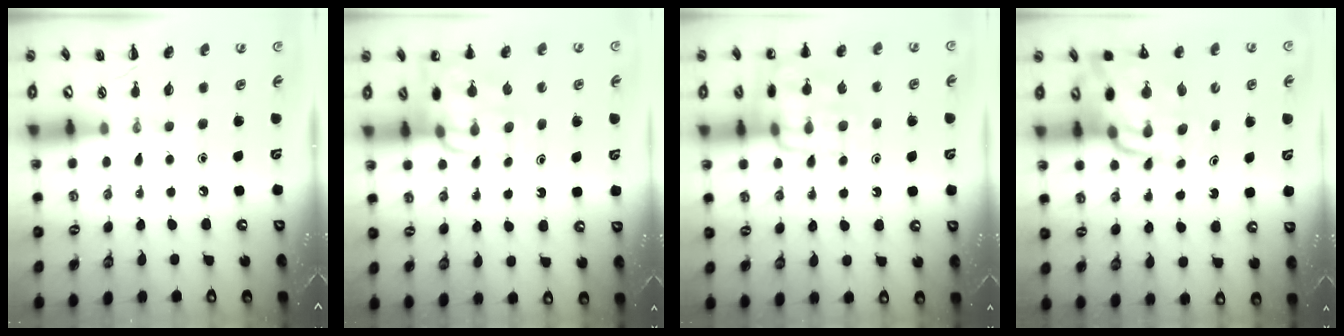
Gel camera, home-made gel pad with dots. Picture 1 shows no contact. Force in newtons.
{"total": 12.0, "press": 11.7, "slide": 2.2}
{"total": 14.7, "press": 14.6, "slide": 1.0}
{"total": 13.8, "press": 13.2, "slide": 4.0}